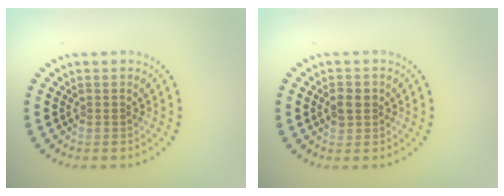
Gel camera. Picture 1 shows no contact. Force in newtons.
{"total": 1.7, "press": 1.7, "slide": 0.3}